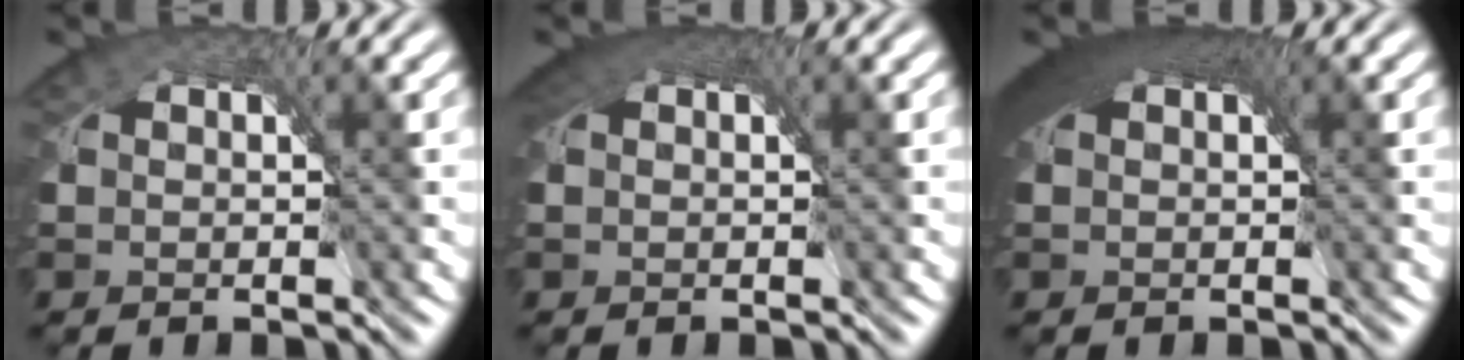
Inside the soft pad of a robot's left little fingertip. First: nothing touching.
{"total": 1.9, "force": [0.9, 1.3, 1.1], "torque": [-0.027, -0.004, 0.013]}
{"total": 5.6, "force": [2.0, 3.2, 4.1], "torque": [-0.078, -0.009, 0.031]}